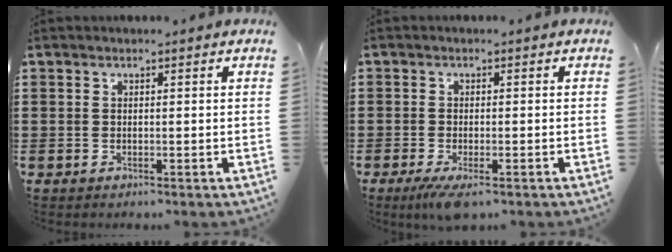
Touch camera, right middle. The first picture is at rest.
{"total": 2.5, "force": [-1.7, 0.6, 1.7], "torque": [-0.042, -0.006, -0.036]}